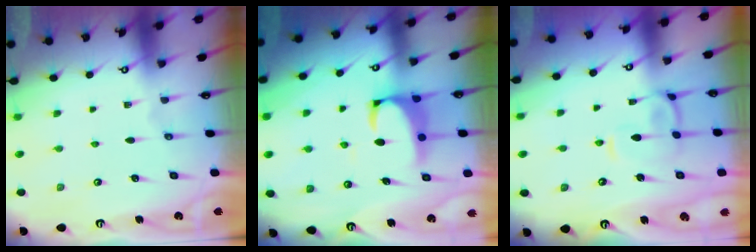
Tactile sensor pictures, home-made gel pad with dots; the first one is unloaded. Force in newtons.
{"total": 2.3, "press": 2.1, "slide": 0.9}
{"total": 3.3, "press": 3.2, "slide": 0.9}